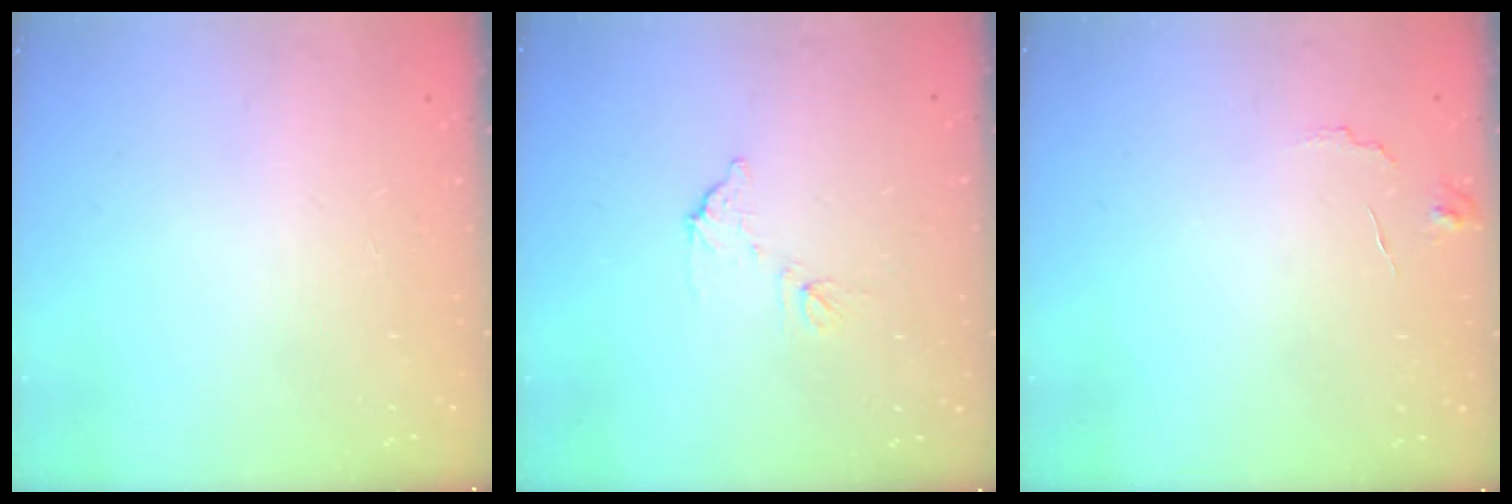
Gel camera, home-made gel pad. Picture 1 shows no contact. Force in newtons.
{"total": 6.4, "press": 6.4, "slide": 0.3}
{"total": 4.9, "press": 4.9, "slide": 0.3}